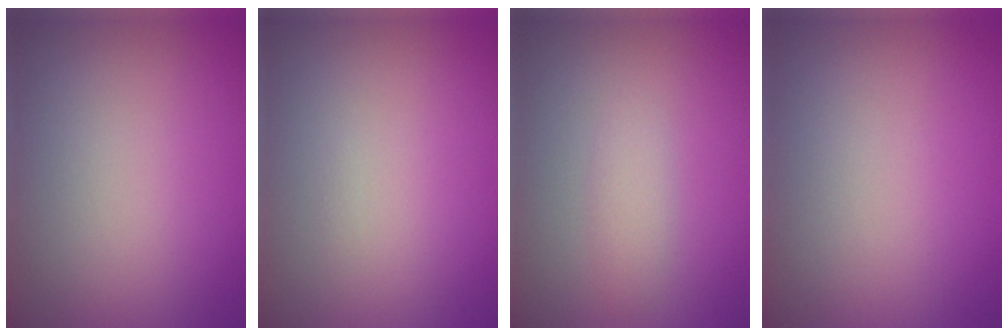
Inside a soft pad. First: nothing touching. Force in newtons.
{"total": 0.0}
{"total": 1.4, "press": 1.4, "slide": 0.0}
{"total": 0.0}